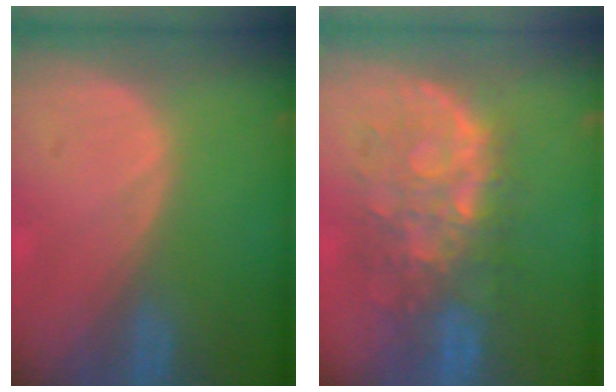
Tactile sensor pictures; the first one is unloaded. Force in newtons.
{"total": 9.5, "press": 8.8, "slide": 3.6}